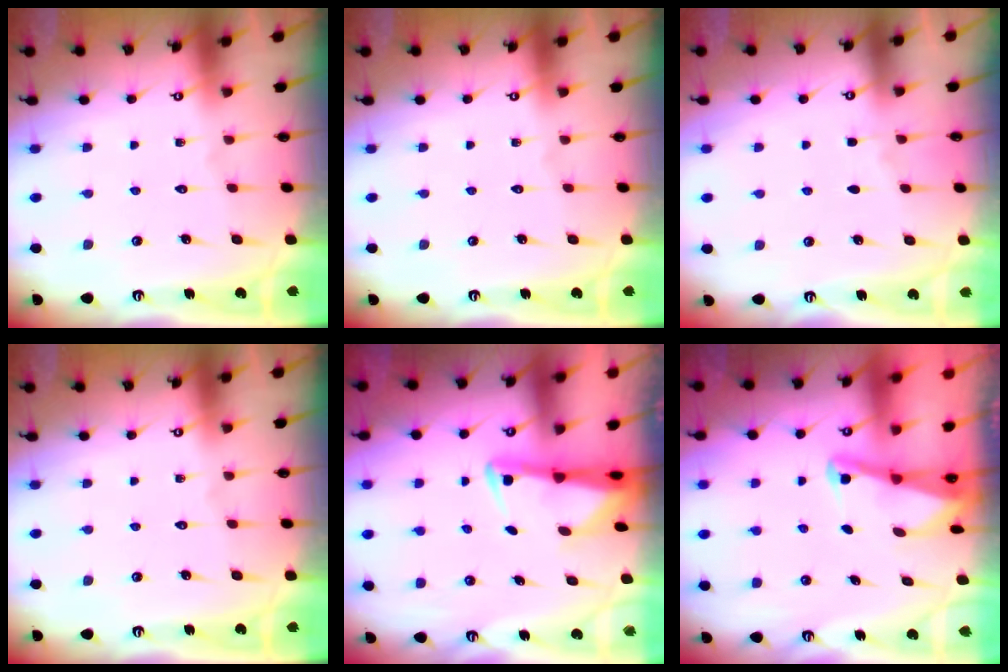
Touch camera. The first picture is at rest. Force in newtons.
{"total": 0.0}
{"total": 3.6, "press": 3.5, "slide": 0.5}
{"total": 0.0}
{"total": 3.0, "press": 2.9, "slide": 0.6}
{"total": 2.1, "press": 2.1, "slide": 0.4}